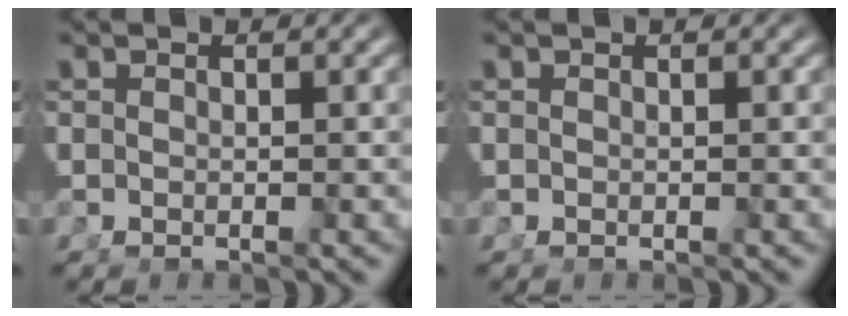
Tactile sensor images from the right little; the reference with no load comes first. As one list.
[{"total": 0.0}]